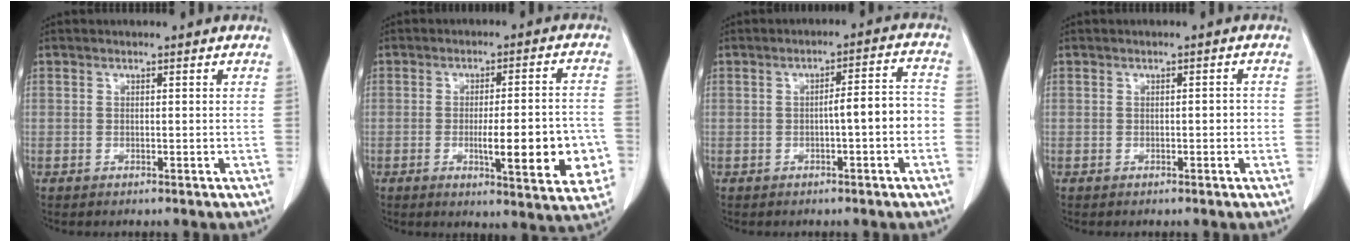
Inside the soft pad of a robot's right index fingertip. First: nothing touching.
{"total": 13.3, "force": [-3.3, 2.5, 12.6], "torque": [-0.146, 0.004, -0.036]}
{"total": 5.8, "force": [-1.4, 0.8, 5.5], "torque": [-0.074, 0.024, -0.019]}
{"total": 1.2, "force": [-0.3, 0.6, 1.1], "torque": [-0.012, 0.004, -0.002]}